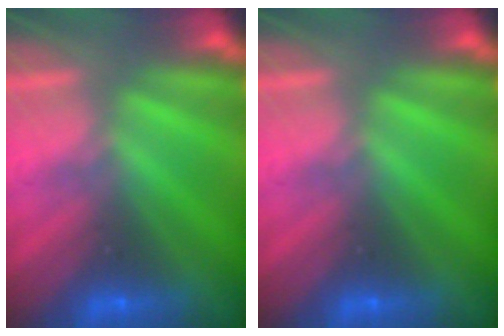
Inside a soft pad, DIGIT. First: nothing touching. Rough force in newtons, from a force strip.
{"total": 0.0}